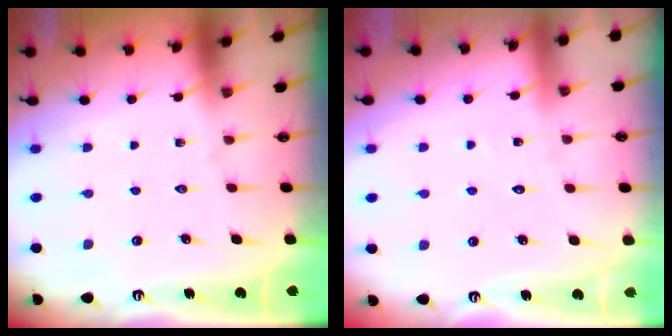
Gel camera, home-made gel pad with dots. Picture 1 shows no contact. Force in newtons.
{"total": 4.9, "press": 4.8, "slide": 0.5}